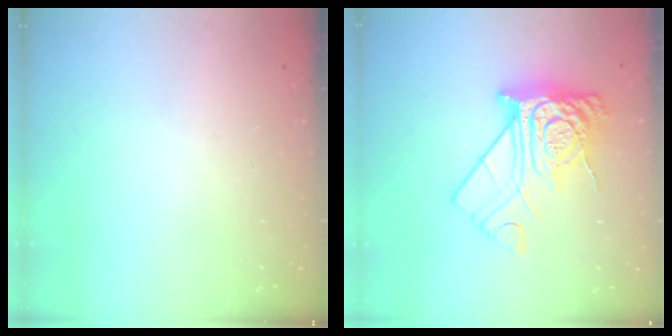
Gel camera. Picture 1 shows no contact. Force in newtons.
{"total": 15.6, "press": 15.5, "slide": 1.9}